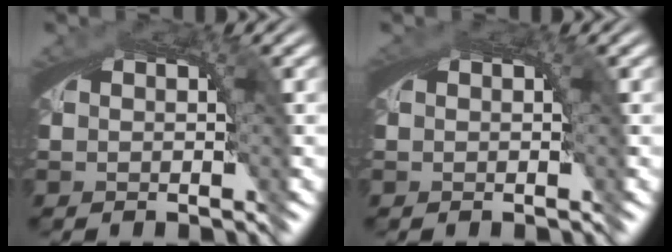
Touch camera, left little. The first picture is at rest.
{"total": 0.6, "force": [0.2, 0.3, 0.5], "torque": [-0.010, 0.001, 0.004]}